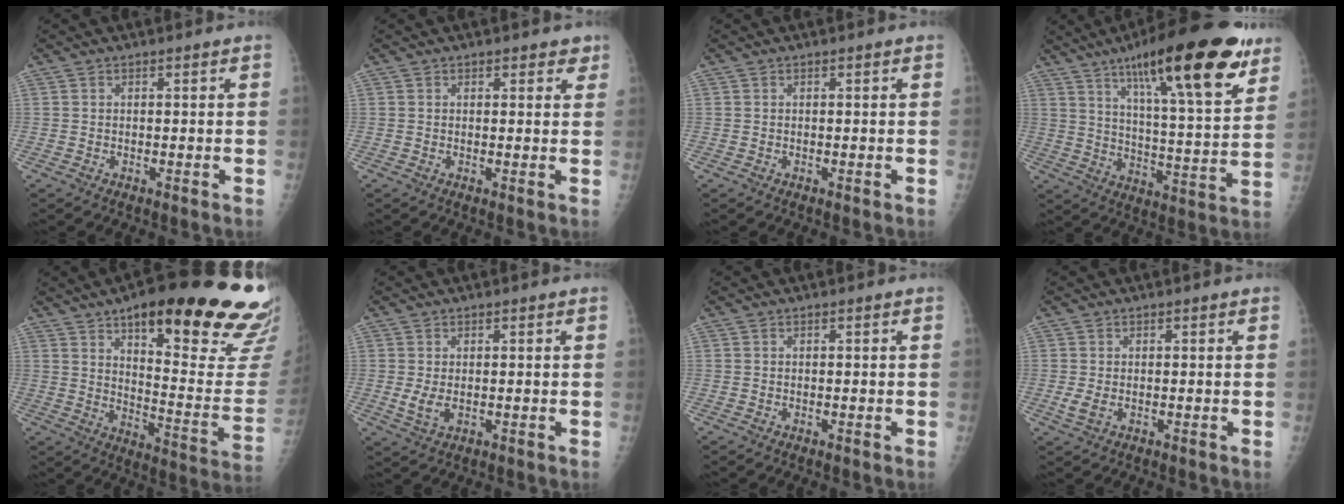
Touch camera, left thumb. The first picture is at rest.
{"total": 2.4, "force": [1.6, 1.4, 1.1], "torque": [0.013, -0.006, 0.016]}
{"total": 0.0}
{"total": 25.7, "force": [15.1, 5.8, 20.0], "torque": [-0.286, -0.045, 0.231]}
{"total": 29.0, "force": [18.6, 7.0, 21.1], "torque": [-0.236, -0.079, 0.257]}
{"total": 3.2, "force": [0.2, 1.8, 2.6], "torque": [-0.049, -0.010, 0.009]}
{"total": 0.0}
{"total": 2.3, "force": [0.0, 1.4, 1.8], "torque": [-0.042, -0.006, 0.003]}